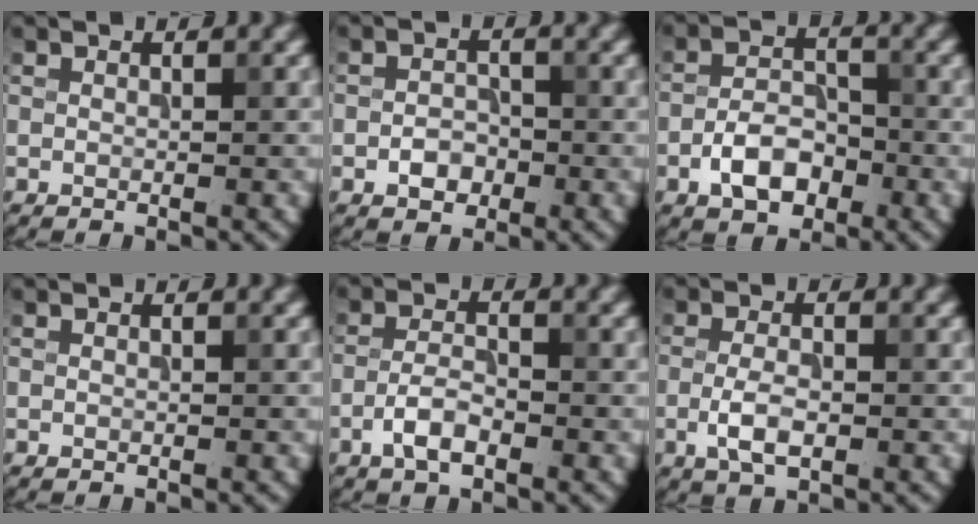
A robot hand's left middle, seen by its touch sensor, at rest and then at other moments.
{"total": 2.2, "force": [-1.0, 1.5, 1.3], "torque": [-0.019, 0.003, -0.019]}
{"total": 4.2, "force": [-1.9, 2.4, 2.8], "torque": [-0.043, 0.007, -0.038]}
{"total": 0.0}
{"total": 2.8, "force": [-1.4, 1.1, 2.2], "torque": [-0.043, 0.006, -0.034]}
{"total": 3.0, "force": [-0.9, 1.3, 2.6], "torque": [-0.055, -0.001, -0.020]}